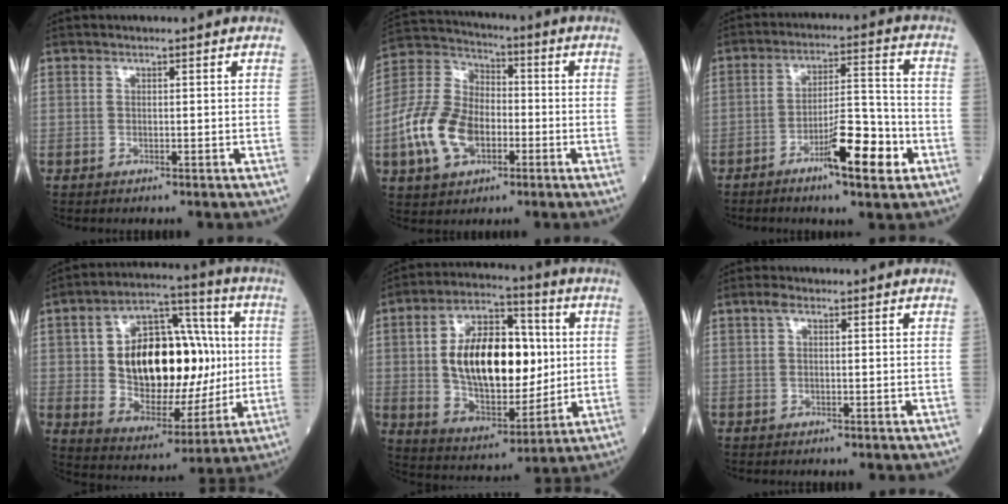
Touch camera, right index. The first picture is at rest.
{"total": 13.5, "force": [-3.9, 8.4, 9.8], "torque": [-0.232, 0.018, -0.069]}
{"total": 8.1, "force": [-3.8, 1.7, 6.9], "torque": [-0.112, 0.007, -0.057]}
{"total": 20.4, "force": [1.9, 10.8, 17.1], "torque": [-0.285, 0.036, 0.041]}
{"total": 18.6, "force": [2.0, 9.2, 16.0], "torque": [-0.289, 0.017, 0.038]}
{"total": 1.2, "force": [0.5, 0.4, 1.0], "torque": [-0.021, 0.010, 0.007]}